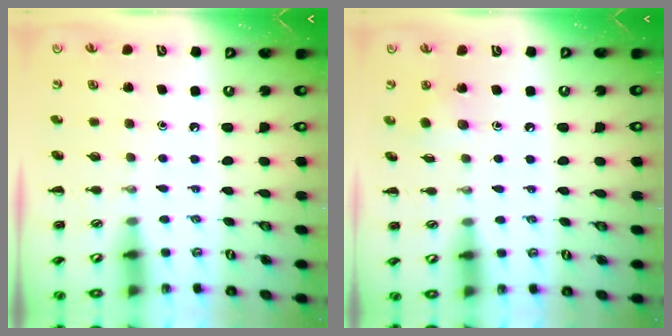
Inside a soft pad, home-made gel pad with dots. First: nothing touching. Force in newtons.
{"total": 3.3, "press": 3.2, "slide": 1.0}